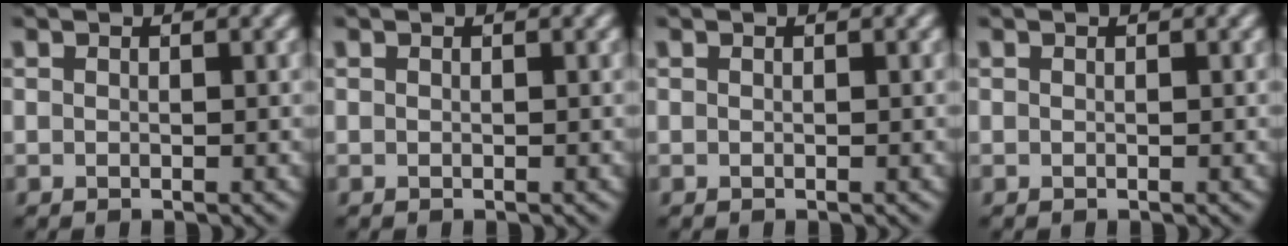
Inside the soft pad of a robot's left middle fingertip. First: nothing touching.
{"total": 0.0}
{"total": 0.0}
{"total": 0.0}